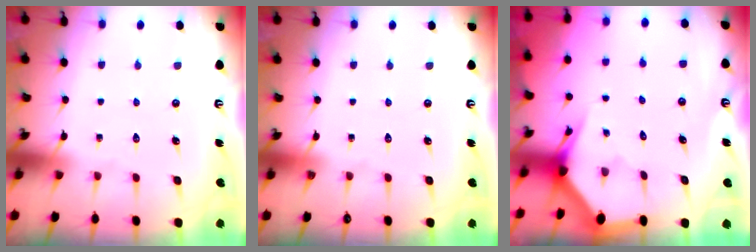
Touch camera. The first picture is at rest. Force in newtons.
{"total": 0.0}
{"total": 2.7, "press": 2.7, "slide": 0.1}